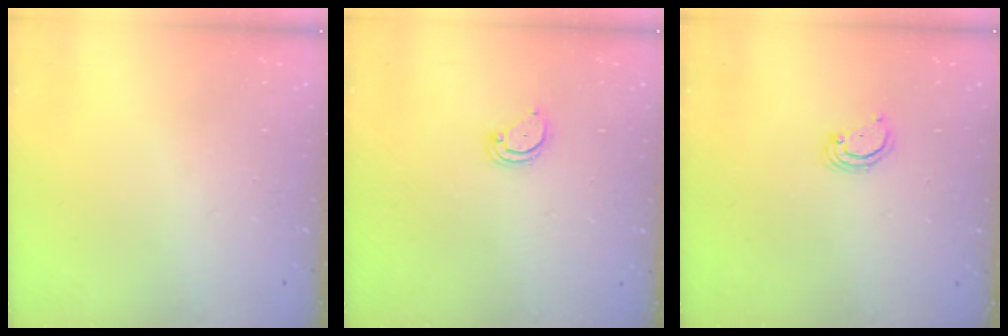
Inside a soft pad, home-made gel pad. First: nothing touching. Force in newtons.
{"total": 3.0, "press": 3.0, "slide": 0.2}
{"total": 2.5, "press": 2.5, "slide": 0.2}